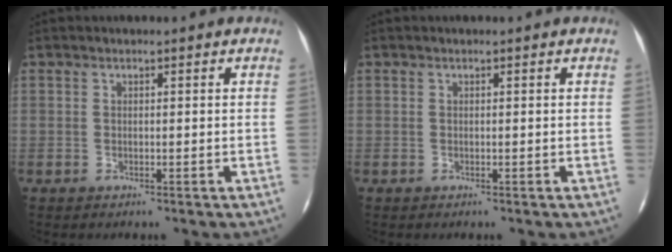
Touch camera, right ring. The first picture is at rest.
{"total": 0.0}